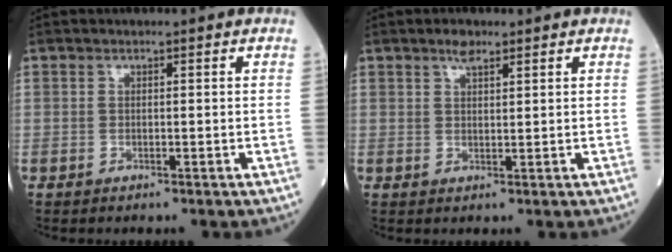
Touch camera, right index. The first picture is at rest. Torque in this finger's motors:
{"motor_torque": [0.12, -0.03, 0.14, 0.03]}